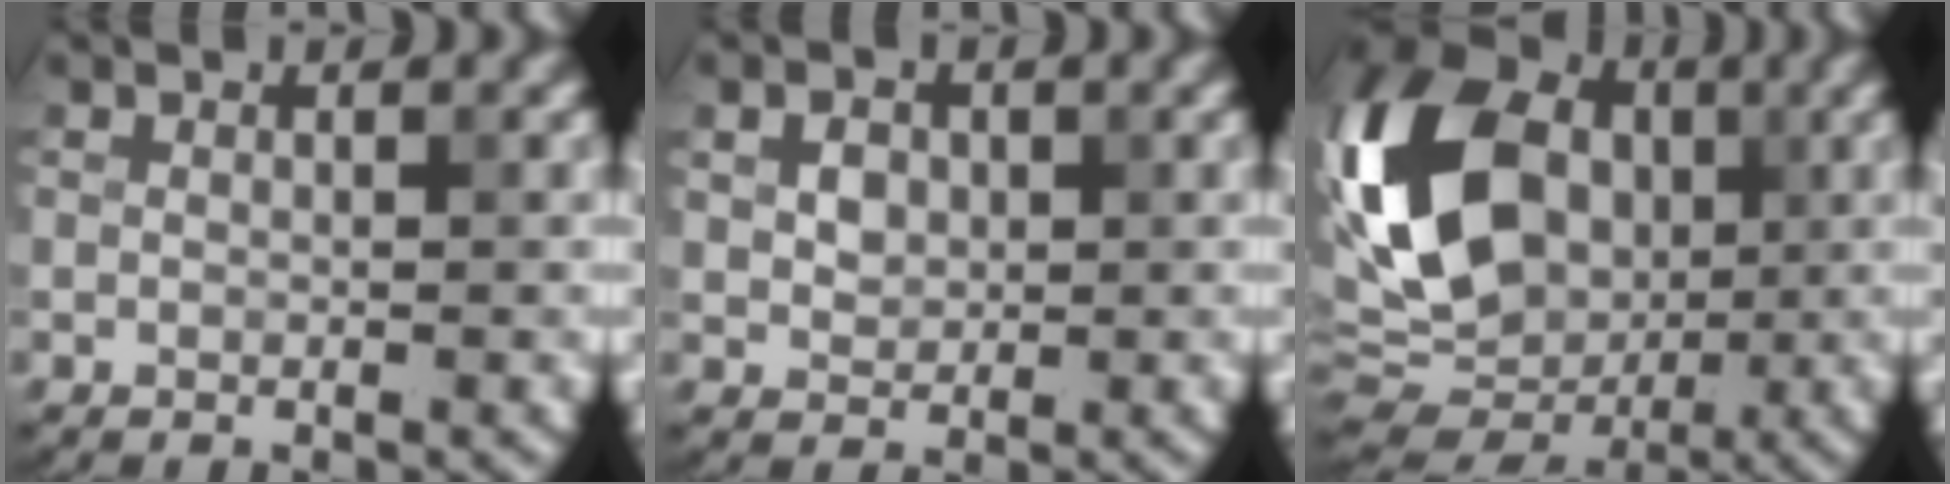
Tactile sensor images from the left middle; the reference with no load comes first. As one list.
[{"total": 2.0, "force": [0.6, 1.6, 1.2], "torque": [-0.023, 0.002, 0.011]}, {"total": 16.4, "force": [1.7, 12.4, 10.6], "torque": [-0.210, 0.017, 0.027]}]